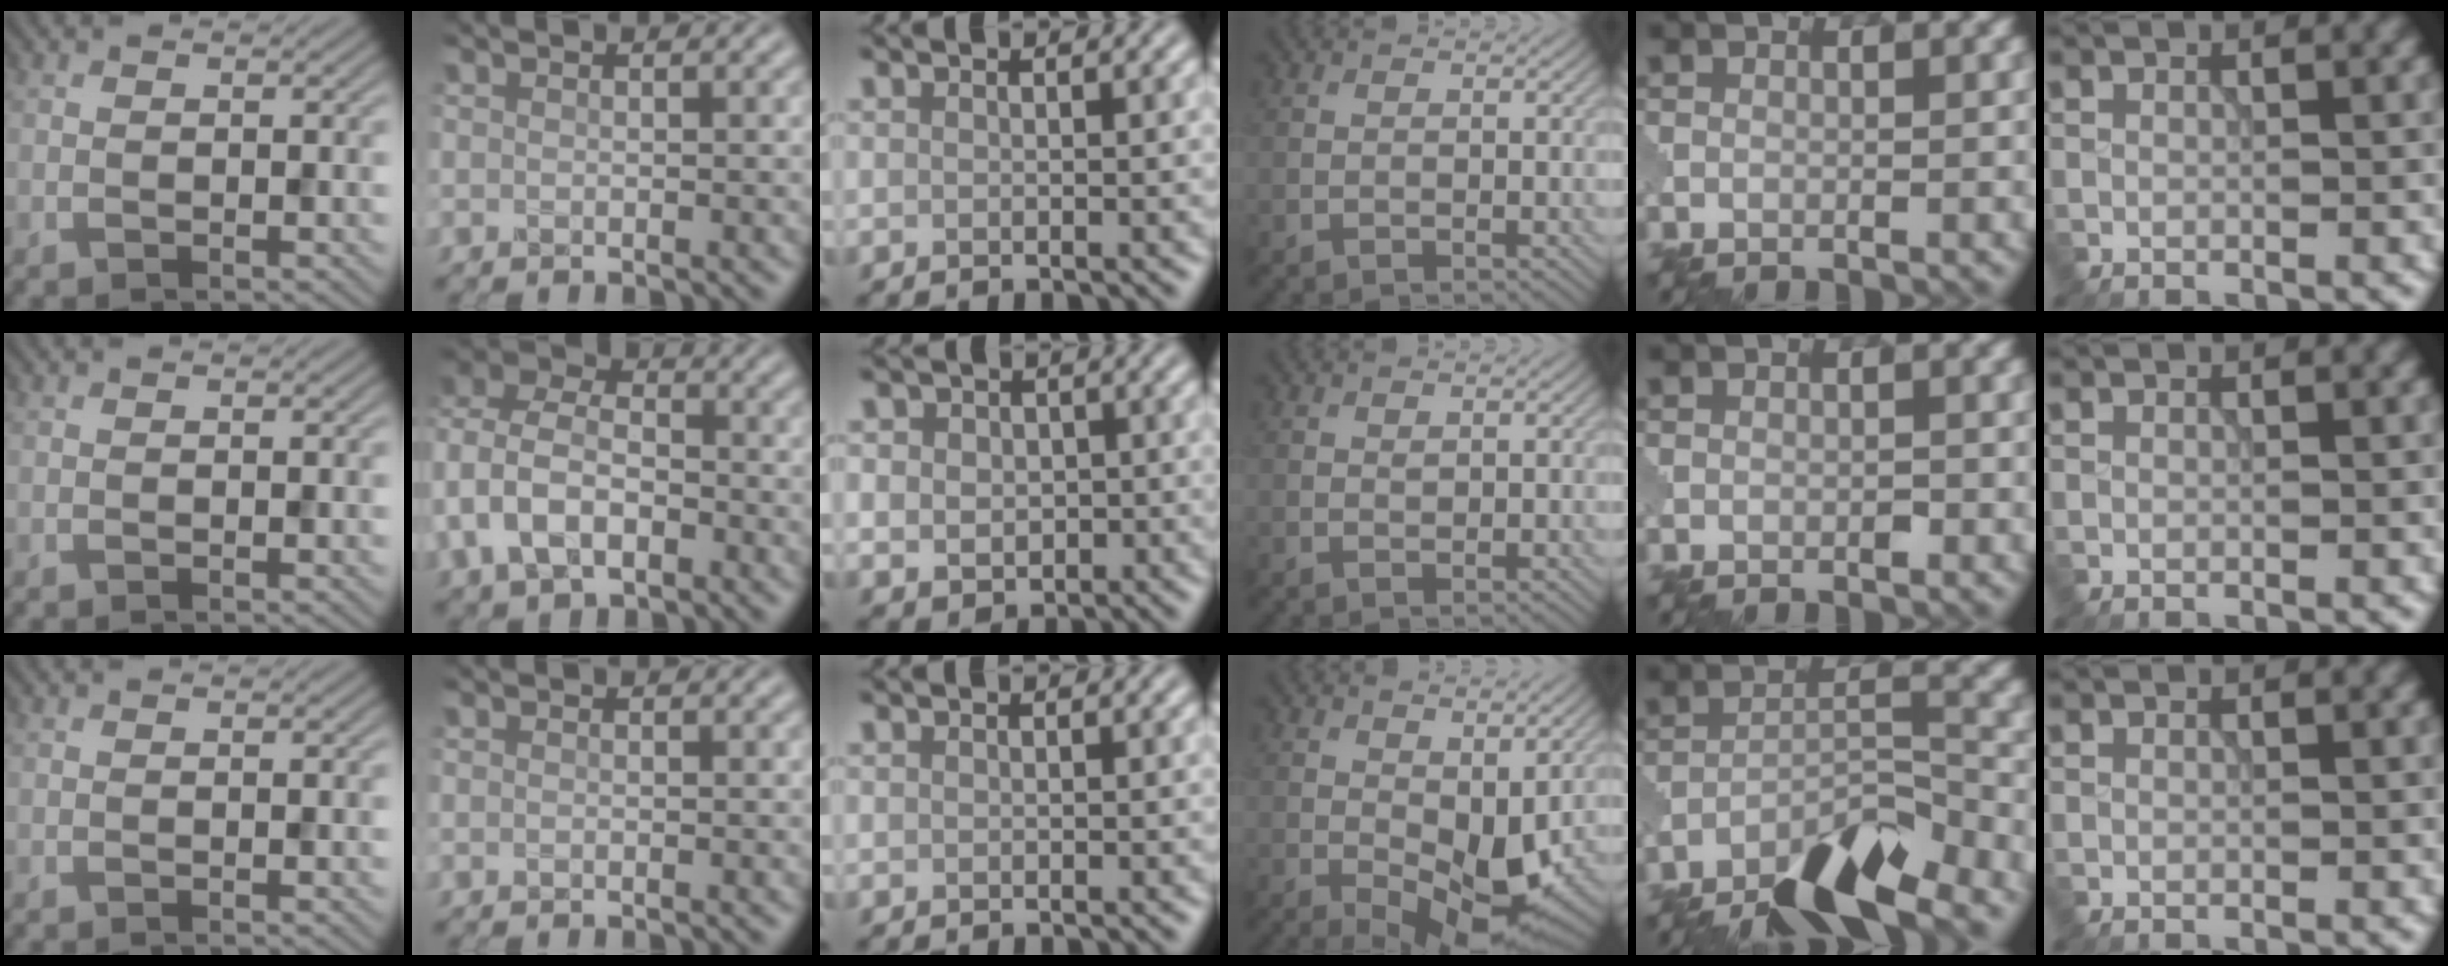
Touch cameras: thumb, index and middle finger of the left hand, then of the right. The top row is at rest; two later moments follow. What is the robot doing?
{"motion": "extract", "object": "pin"}